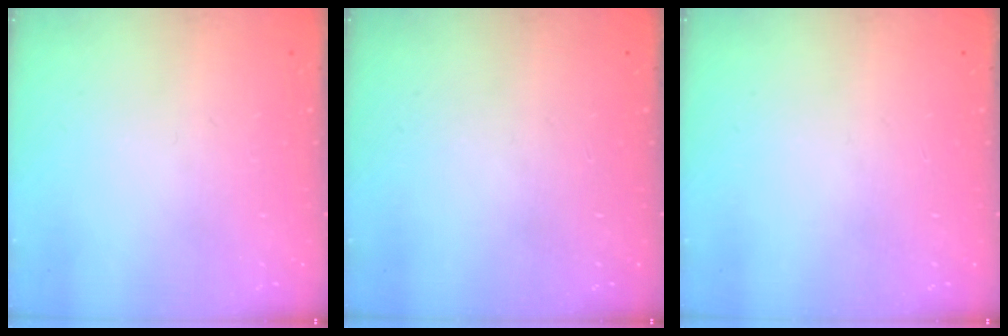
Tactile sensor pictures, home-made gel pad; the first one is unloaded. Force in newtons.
{"total": 0.0}
{"total": 0.0}